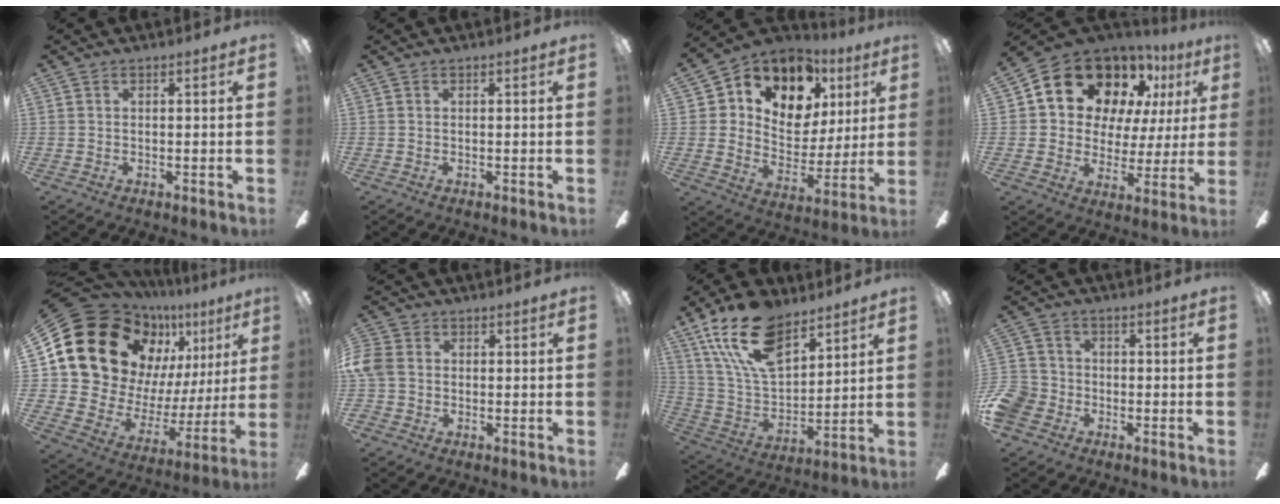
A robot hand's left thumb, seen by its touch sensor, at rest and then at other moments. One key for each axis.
{"total": 0.0}
{"total": 13.1, "fx": 7.8, "fy": 9.2, "fz": 5.0, "tx": -0.092, "ty": -0.049, "tz": 0.147}
{"total": 17.2, "fx": 11.1, "fy": 10.7, "fz": 7.7, "tx": -0.131, "ty": -0.064, "tz": 0.202}
{"total": 24.4, "fx": 12.4, "fy": 16.7, "fz": 12.8, "tx": -0.250, "ty": -0.081, "tz": 0.250}
{"total": 6.0, "fx": -0.5, "fy": 4.9, "fz": 3.5, "tx": -0.088, "ty": 0.013, "tz": -0.009}
{"total": 20.0, "fx": 12.6, "fy": 10.6, "fz": 11.3, "tx": -0.223, "ty": -0.051, "tz": 0.232}
{"total": 7.1, "fx": -3.4, "fy": 5.7, "fz": 2.6, "tx": -0.073, "ty": 0.028, "tz": -0.066}